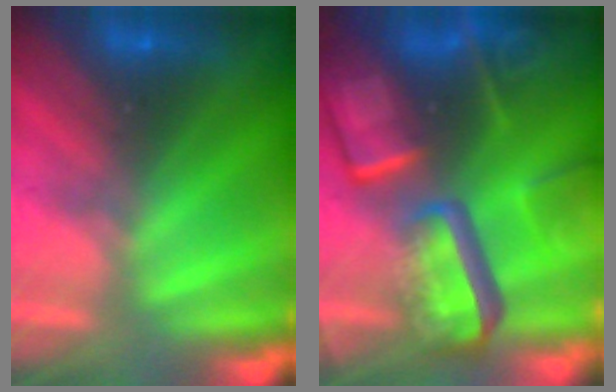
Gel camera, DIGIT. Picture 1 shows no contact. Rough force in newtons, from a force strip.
{"total": 10.8}